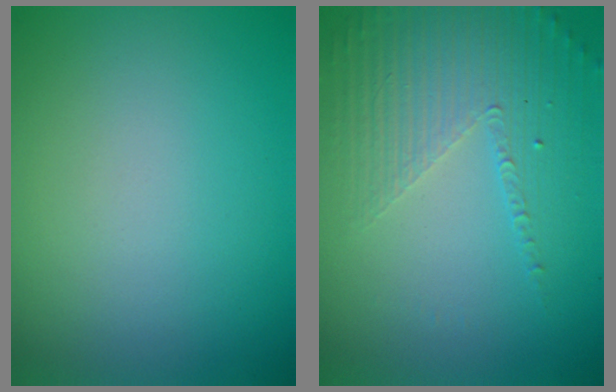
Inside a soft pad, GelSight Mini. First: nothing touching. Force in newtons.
{"total": 5.2, "press": 3.1, "slide": 4.1}